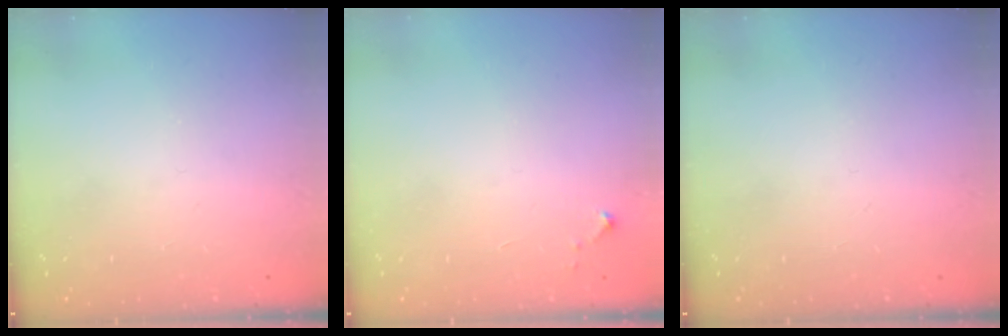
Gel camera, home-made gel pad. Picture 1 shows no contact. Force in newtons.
{"total": 2.6, "press": 2.6, "slide": 0.4}
{"total": 0.0}